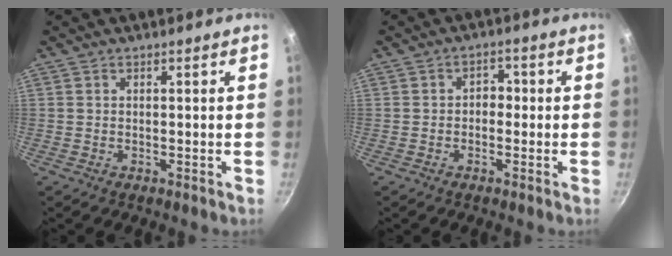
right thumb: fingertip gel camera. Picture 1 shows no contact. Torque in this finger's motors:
{"motor_torque": [-0.38, -0.32, 0.03, -0.02, 0.04]}